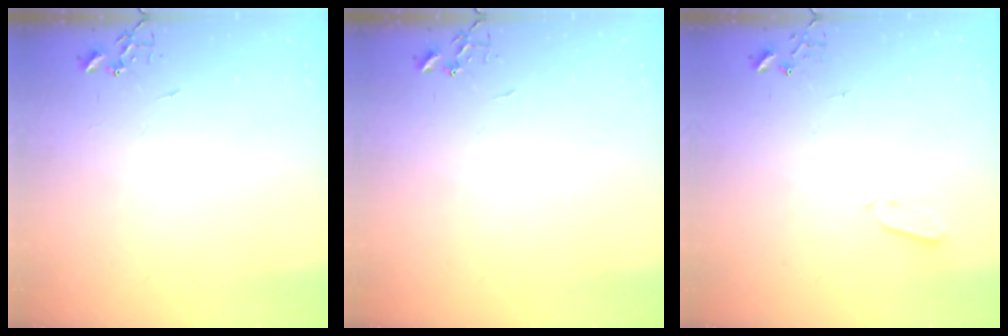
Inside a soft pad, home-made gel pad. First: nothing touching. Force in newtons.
{"total": 0.0}
{"total": 3.1, "press": 3.0, "slide": 0.9}